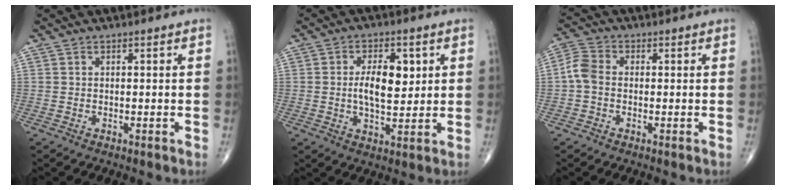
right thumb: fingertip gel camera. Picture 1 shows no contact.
{"total": 8.4, "force": [1.4, 4.3, 7.1], "torque": [-0.100, -0.009, 0.025]}
{"total": 4.5, "force": [-0.4, 3.2, 3.2], "torque": [-0.067, 0.013, -0.019]}